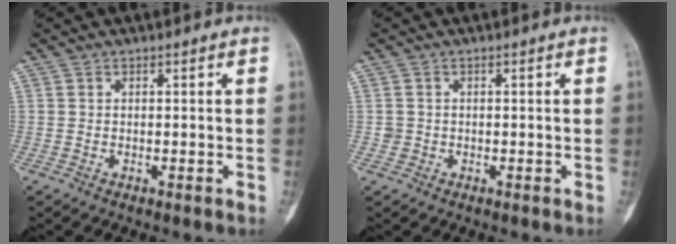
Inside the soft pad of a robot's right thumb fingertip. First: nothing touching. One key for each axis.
{"total": 1.2, "fx": -0.2, "fy": 1.2, "fz": 0.1, "tx": 0.006, "ty": 0.006, "tz": -0.003}